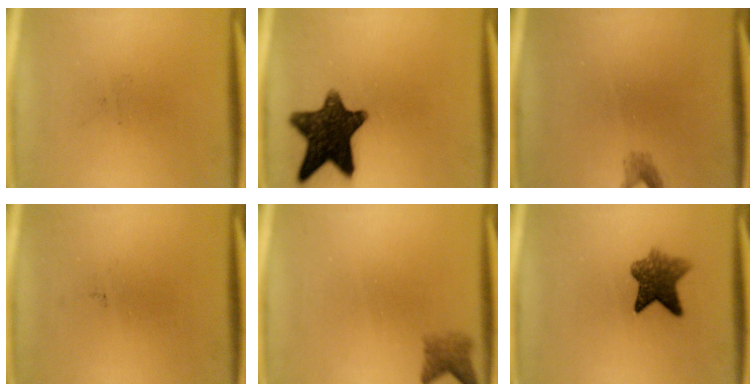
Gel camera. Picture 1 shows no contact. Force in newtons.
{"total": 13.4}
{"total": 1.2}
{"total": 0.0}
{"total": 2.4}
{"total": 6.5}